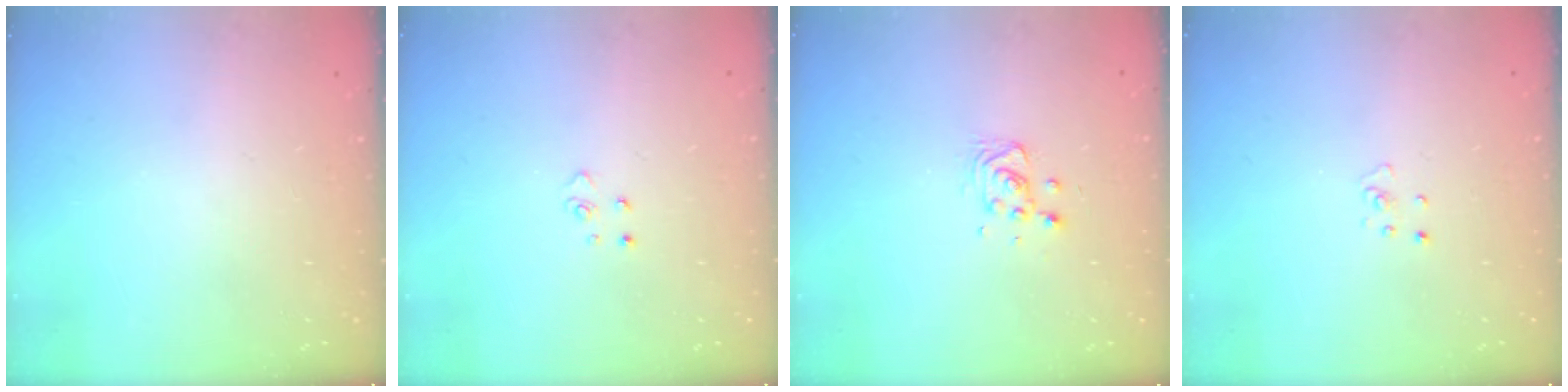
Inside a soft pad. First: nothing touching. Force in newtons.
{"total": 2.6, "press": 2.6, "slide": 0.3}
{"total": 6.2, "press": 6.0, "slide": 1.6}
{"total": 2.3, "press": 2.3, "slide": 0.2}